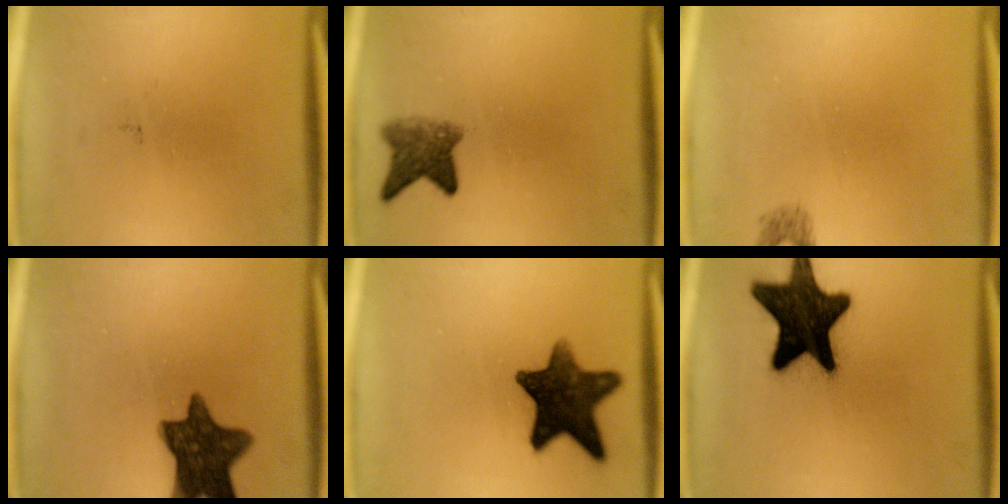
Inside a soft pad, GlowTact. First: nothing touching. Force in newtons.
{"total": 4.5}
{"total": 1.0}
{"total": 11.9}
{"total": 13.5}
{"total": 18.5}